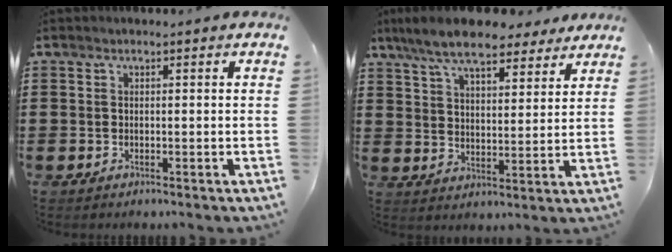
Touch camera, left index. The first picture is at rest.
{"total": 9.5, "force": [8.2, 2.1, 4.5], "torque": [-0.115, -0.017, 0.151]}